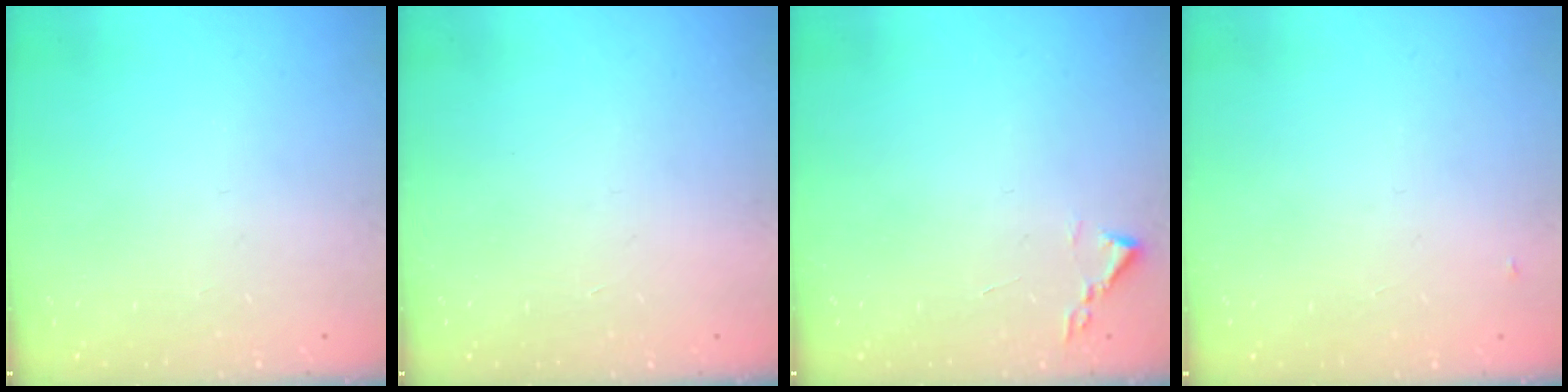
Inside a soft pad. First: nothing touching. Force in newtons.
{"total": 1.5, "press": 1.5, "slide": 0.1}
{"total": 1.9, "press": 1.8, "slide": 0.3}
{"total": 2.8, "press": 2.8, "slide": 0.4}